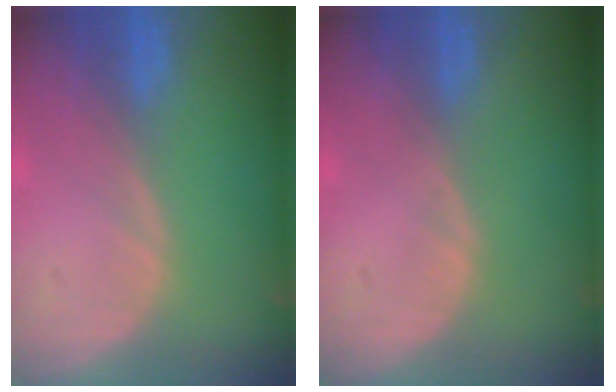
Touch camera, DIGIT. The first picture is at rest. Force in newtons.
{"total": 0.0}